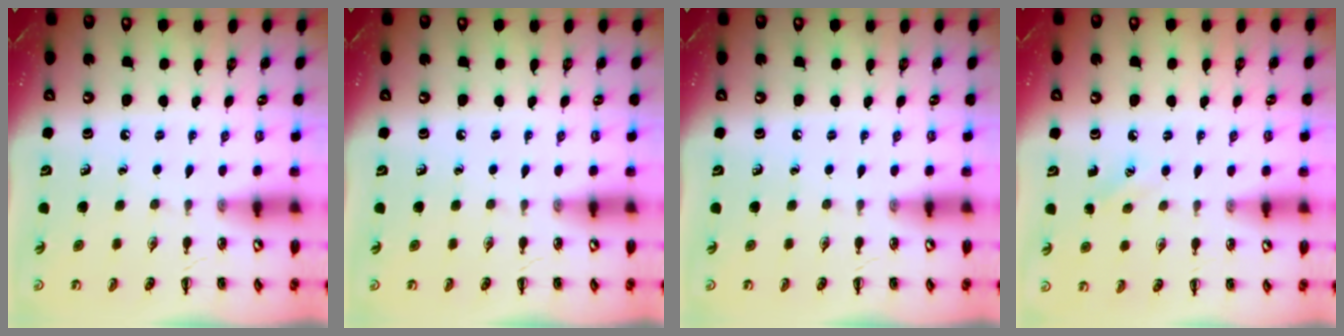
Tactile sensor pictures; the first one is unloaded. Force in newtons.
{"total": 0.0}
{"total": 0.0}
{"total": 5.8, "press": 5.5, "slide": 1.8}